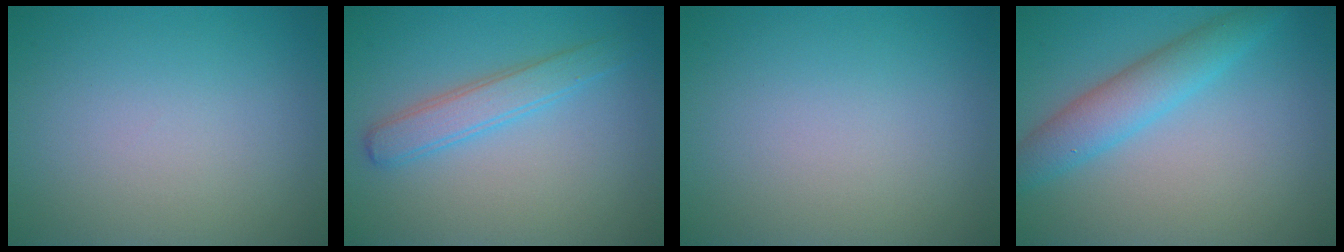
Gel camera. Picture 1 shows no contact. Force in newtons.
{"total": 2.8, "press": 2.8, "slide": 0.1}
{"total": 0.0}
{"total": 3.9, "press": 3.9, "slide": 0.1}